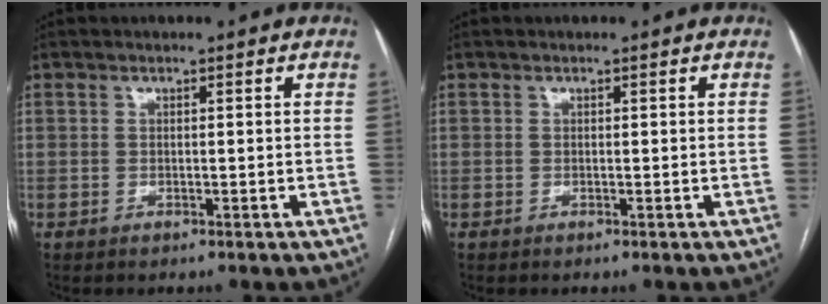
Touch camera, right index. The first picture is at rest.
{"total": 0.0}